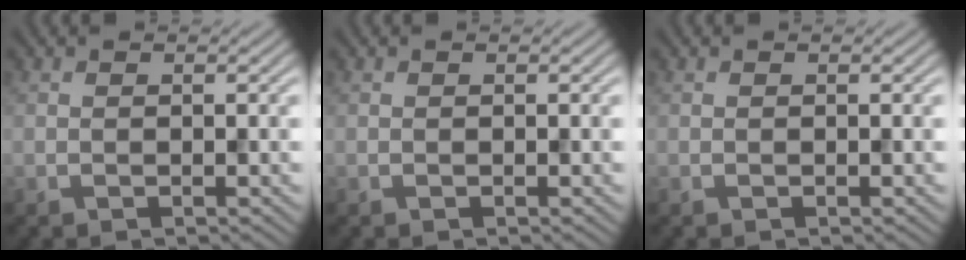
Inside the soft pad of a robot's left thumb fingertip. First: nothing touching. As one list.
[{"total": 0.0}, {"total": 0.0}]